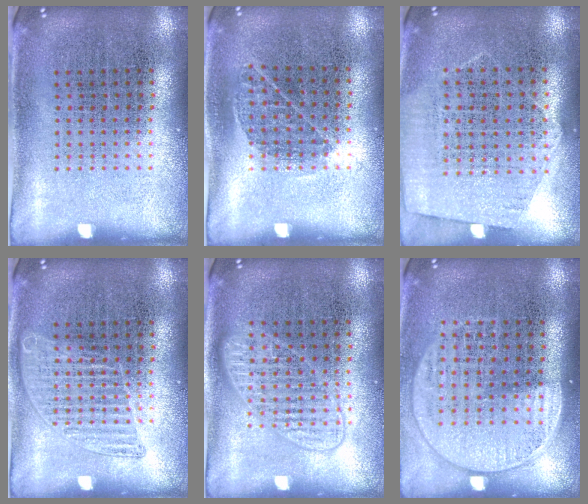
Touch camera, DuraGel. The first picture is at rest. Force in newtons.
{"total": 0.8, "press": 0.6, "slide": 0.6}
{"total": 1.3, "press": 1.1, "slide": 0.7}
{"total": 1.6, "press": 1.6, "slide": 0.2}
{"total": 1.4, "press": 1.4, "slide": 0.3}
{"total": 1.5, "press": 1.3, "slide": 0.8}